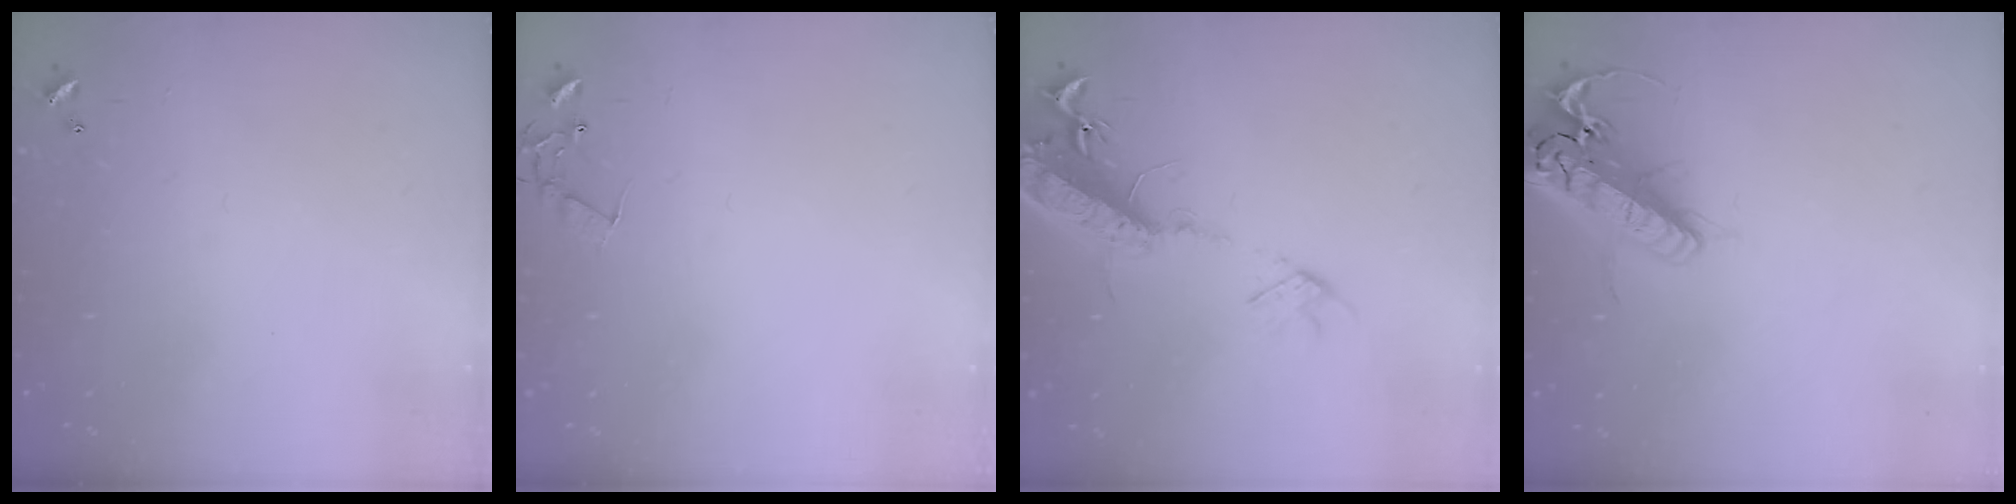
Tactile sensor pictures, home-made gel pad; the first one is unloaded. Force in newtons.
{"total": 7.1, "press": 7.1, "slide": 0.5}
{"total": 17.8, "press": 17.3, "slide": 4.1}
{"total": 21.0, "press": 20.7, "slide": 3.7}